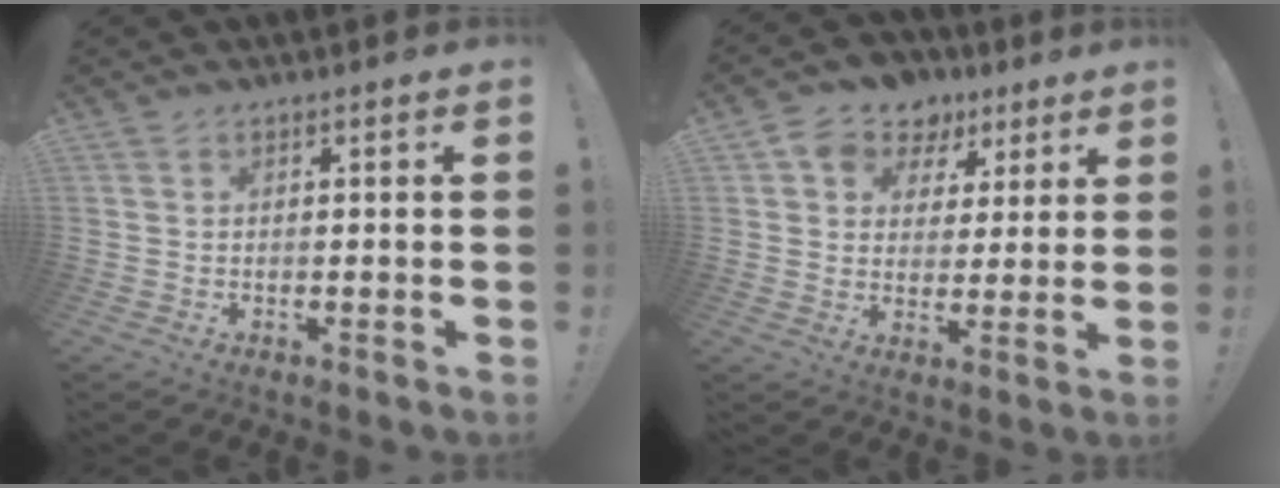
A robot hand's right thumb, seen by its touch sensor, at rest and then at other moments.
{"total": 8.9, "force": [4.6, 7.2, 2.3], "torque": [-0.037, -0.027, 0.091]}